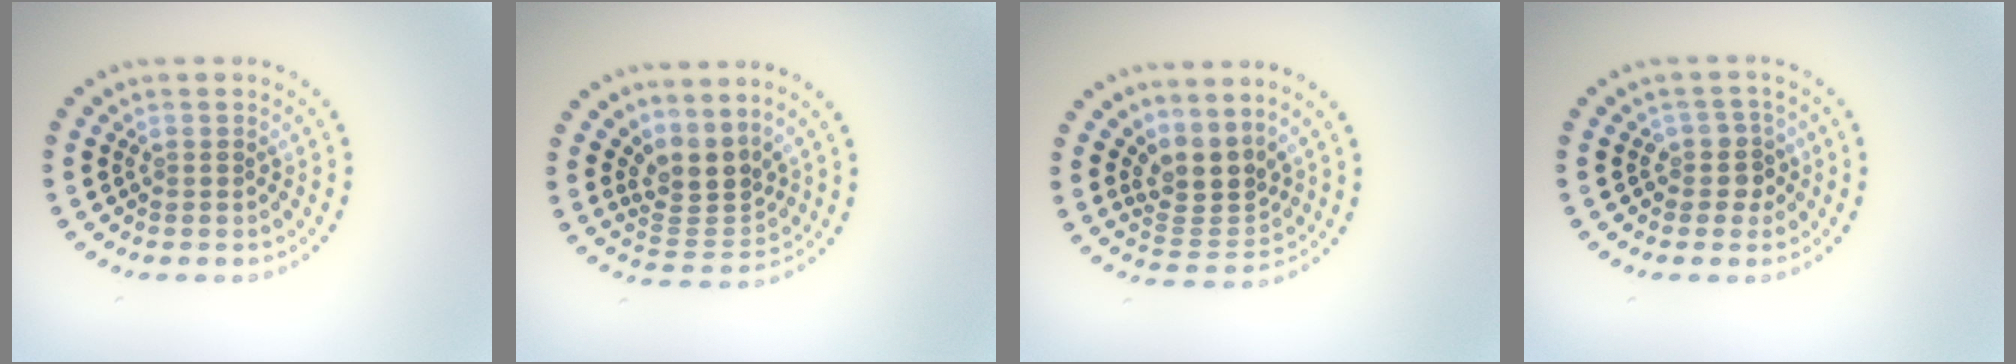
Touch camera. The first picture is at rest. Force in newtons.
{"total": 3.4, "press": 2.5, "slide": 2.3}
{"total": 3.4, "press": 2.4, "slide": 2.4}
{"total": 2.2, "press": 1.8, "slide": 1.2}